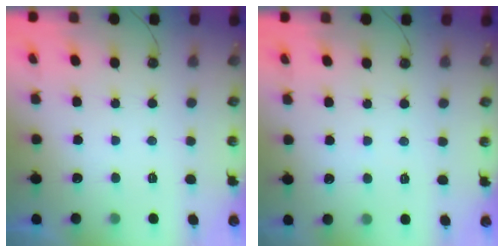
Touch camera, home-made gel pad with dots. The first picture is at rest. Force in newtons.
{"total": 2.4, "press": 2.3, "slide": 0.4}